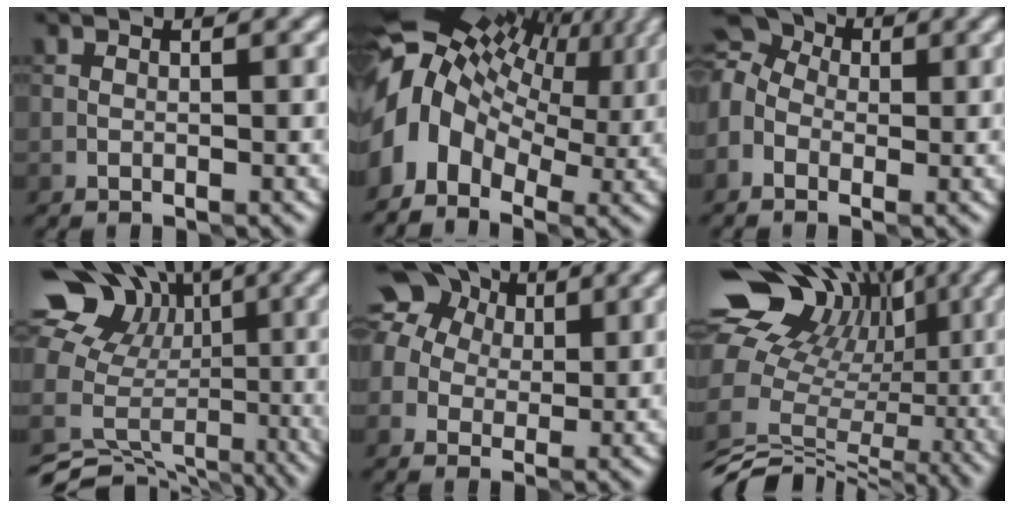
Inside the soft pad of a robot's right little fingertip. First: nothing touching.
{"total": 13.5, "force": [1.9, 9.5, 9.3], "torque": [-0.187, 0.017, 0.043]}
{"total": 7.5, "force": [0.6, 5.9, 4.7], "torque": [-0.089, 0.036, -0.026]}
{"total": 14.4, "force": [0.6, 12.2, 7.7], "torque": [-0.166, 0.046, 0.039]}
{"total": 11.0, "force": [4.0, 8.9, 5.0], "torque": [-0.107, 0.044, 0.050]}
{"total": 15.1, "force": [2.5, 11.9, 8.9], "torque": [-0.159, 0.026, 0.066]}